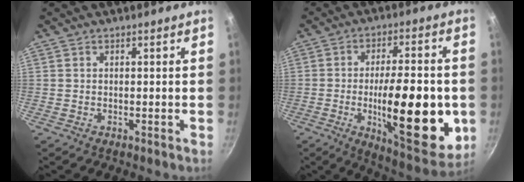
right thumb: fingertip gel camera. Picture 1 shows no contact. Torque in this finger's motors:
{"motor_torque": [2.53, 2.48, 2.11, -0.03, 0.62]}